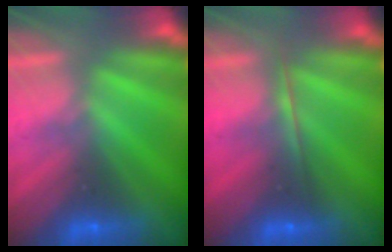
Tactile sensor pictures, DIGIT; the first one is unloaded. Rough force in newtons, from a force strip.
{"total": 1.7}